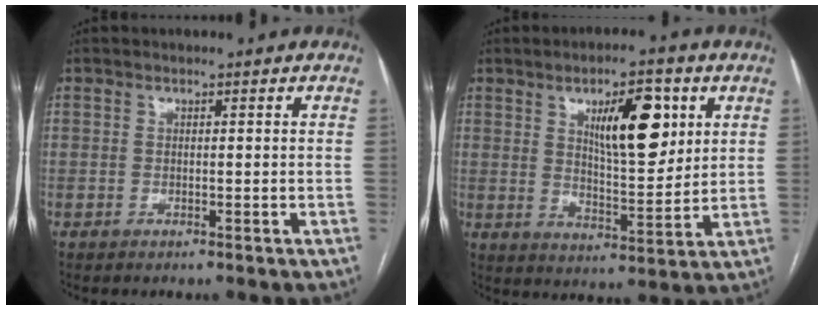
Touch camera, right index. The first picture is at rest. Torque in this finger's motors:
{"motor_torque": [1.15, 0.99, 0.29, 0.14]}